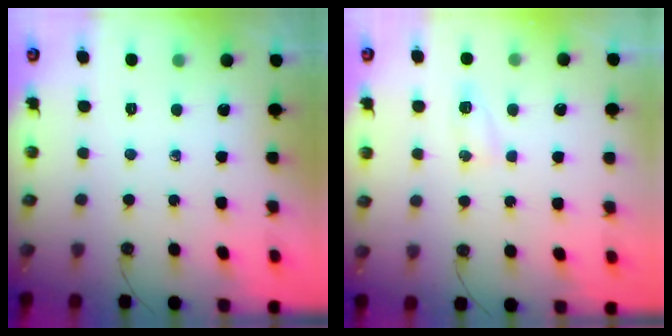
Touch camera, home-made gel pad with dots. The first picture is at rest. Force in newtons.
{"total": 4.6, "press": 4.6, "slide": 0.5}